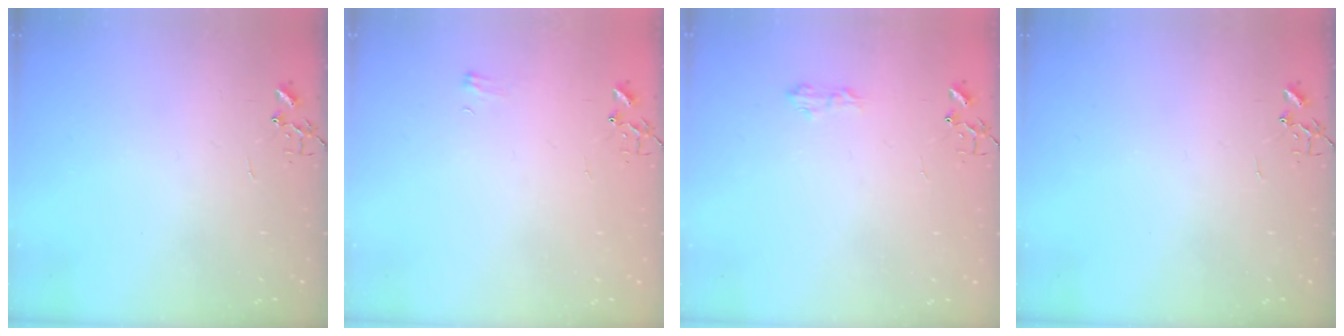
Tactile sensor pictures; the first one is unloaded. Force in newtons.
{"total": 4.7, "press": 4.7, "slide": 0.5}
{"total": 5.9, "press": 5.9, "slide": 0.8}
{"total": 0.0}